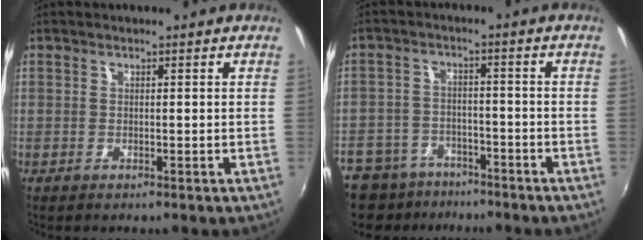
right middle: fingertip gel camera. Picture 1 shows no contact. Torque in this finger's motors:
{"motor_torque": [0.36, -0.28, 0.40, 0.17]}